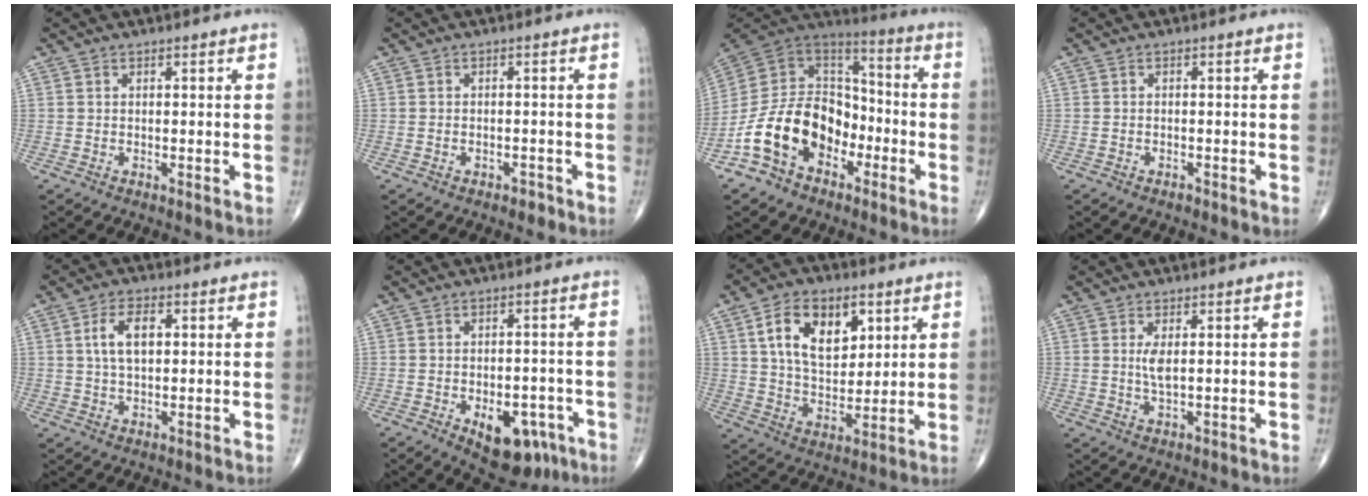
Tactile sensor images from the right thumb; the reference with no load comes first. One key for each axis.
{"total": 1.5, "fx": -1.0, "fy": 0.9, "fz": 0.5, "tx": -0.010, "ty": 0.010, "tz": -0.013}
{"total": 18.0, "fx": -7.3, "fy": 12.9, "fz": 10.4, "tx": -0.153, "ty": 0.079, "tz": -0.140}
{"total": 0.7, "fx": -0.5, "fy": 0.3, "fz": 0.2, "tx": -0.005, "ty": 0.001, "tz": -0.011}
{"total": 6.3, "fx": 1.3, "fy": 3.4, "fz": 5.2, "tx": -0.094, "ty": 0.006, "tz": 0.023}
{"total": 11.4, "fx": -5.3, "fy": 6.4, "fz": 7.7, "tx": -0.078, "ty": 0.023, "tz": -0.062}
{"total": 14.4, "fx": 5.3, "fy": 8.8, "fz": 10.1, "tx": -0.139, "ty": -0.018, "tz": 0.100}
{"total": 2.8, "fx": 0.5, "fy": 0.8, "fz": 2.6, "tx": -0.057, "ty": -0.008, "tz": 0.014}